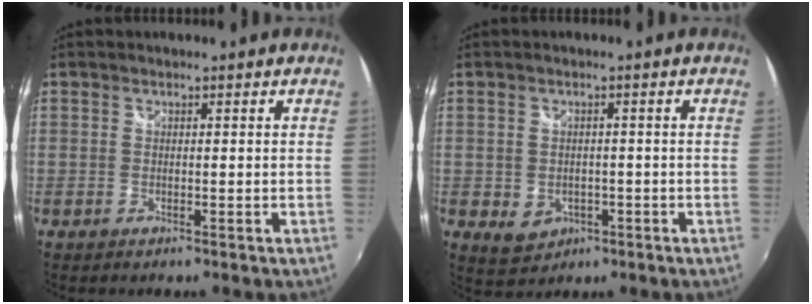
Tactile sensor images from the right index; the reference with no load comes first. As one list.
[{"total": 5.1, "force": [-1.5, 4.3, 2.2], "torque": [-0.052, -0.001, -0.009]}]